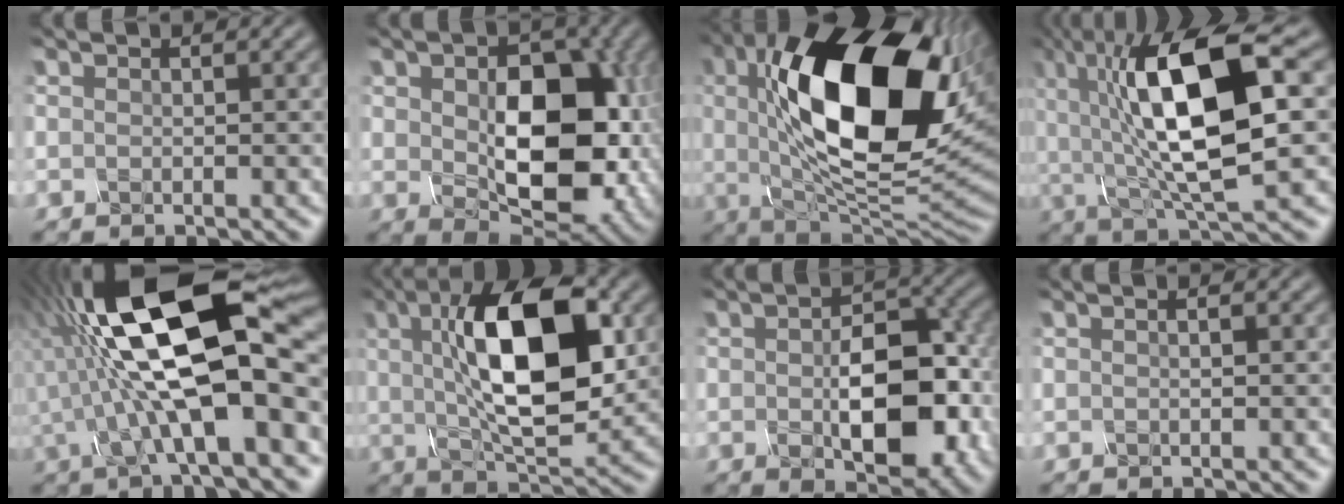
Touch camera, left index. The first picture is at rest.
{"total": 11.0, "force": [0.2, 6.8, 8.7], "torque": [-0.134, -0.019, 0.020]}
{"total": 18.0, "force": [3.8, 8.5, 15.4], "torque": [-0.250, -0.003, 0.059]}
{"total": 13.6, "force": [2.2, 4.4, 12.7], "torque": [-0.219, 0.008, 0.035]}
{"total": 16.3, "force": [0.7, 5.4, 15.4], "torque": [-0.252, 0.023, 0.002]}
{"total": 12.7, "force": [2.4, 5.0, 11.4], "torque": [-0.177, 0.011, 0.036]}
{"total": 9.0, "force": [-1.1, 4.9, 7.4], "torque": [-0.121, -0.009, -0.008]}
{"total": 0.9, "force": [0.2, 0.2, 0.9], "torque": [-0.010, -0.008, 0.000]}